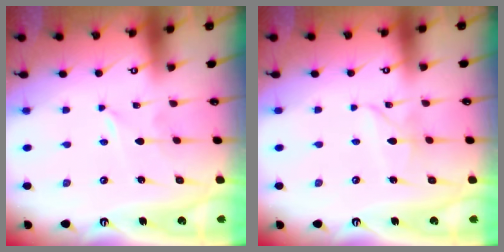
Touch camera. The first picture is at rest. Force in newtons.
{"total": 3.7, "press": 3.7, "slide": 0.0}